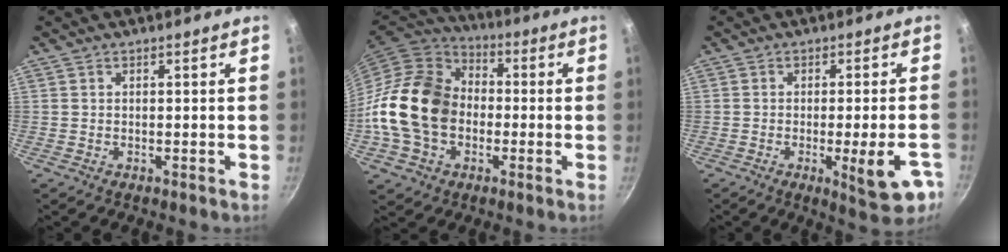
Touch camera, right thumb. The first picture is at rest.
{"total": 19.5, "force": [-2.3, 14.9, 12.4], "torque": [-0.210, 0.038, -0.049]}
{"total": 10.0, "force": [-3.6, 2.5, 8.9], "torque": [-0.094, 0.007, -0.043]}